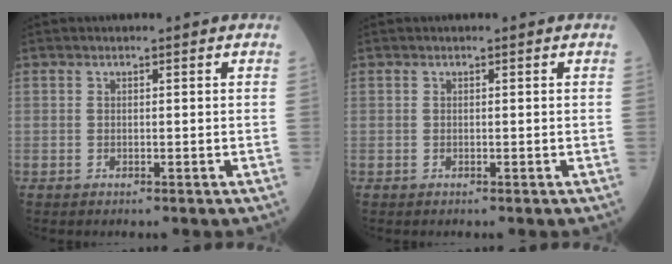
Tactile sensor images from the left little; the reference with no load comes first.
{"total": 0.0}